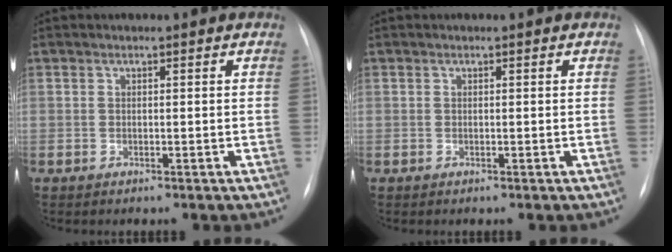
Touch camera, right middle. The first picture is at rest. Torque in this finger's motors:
{"motor_torque": [-0.11, -0.08, 0.00, 0.00]}